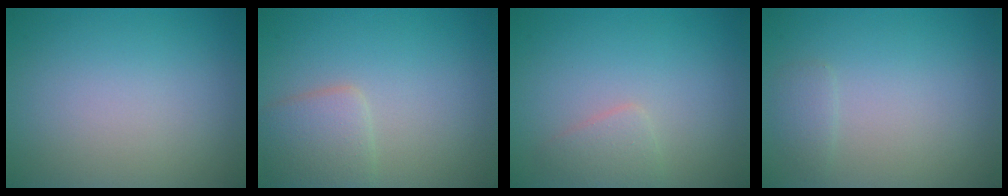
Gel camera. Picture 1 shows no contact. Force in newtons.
{"total": 2.9, "press": 2.9, "slide": 0.2}
{"total": 1.6, "press": 1.6, "slide": 0.0}
{"total": 1.0, "press": 1.0, "slide": 0.1}